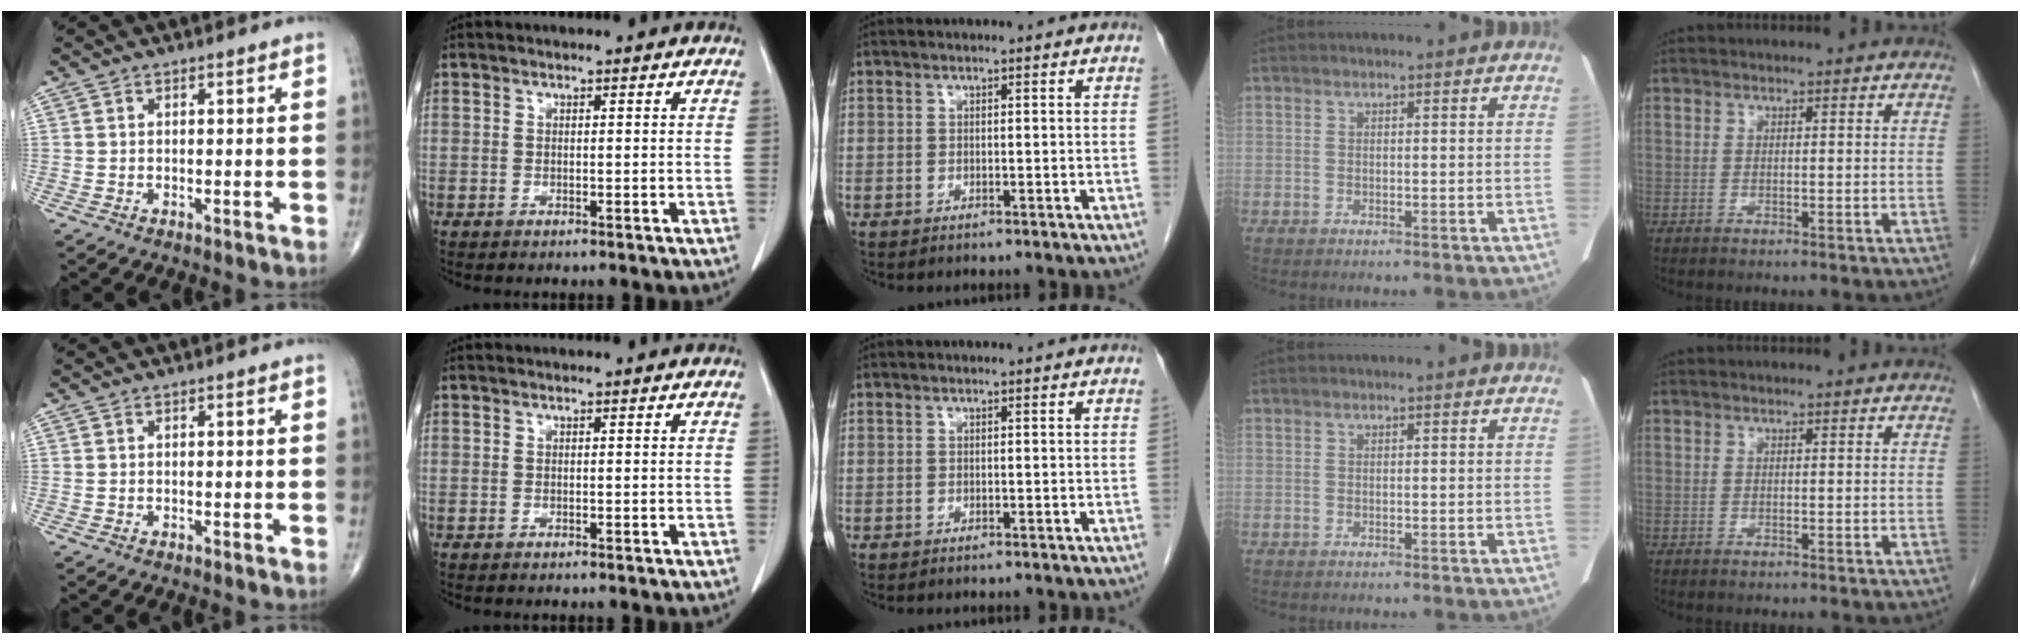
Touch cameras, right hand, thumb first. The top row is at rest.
{}